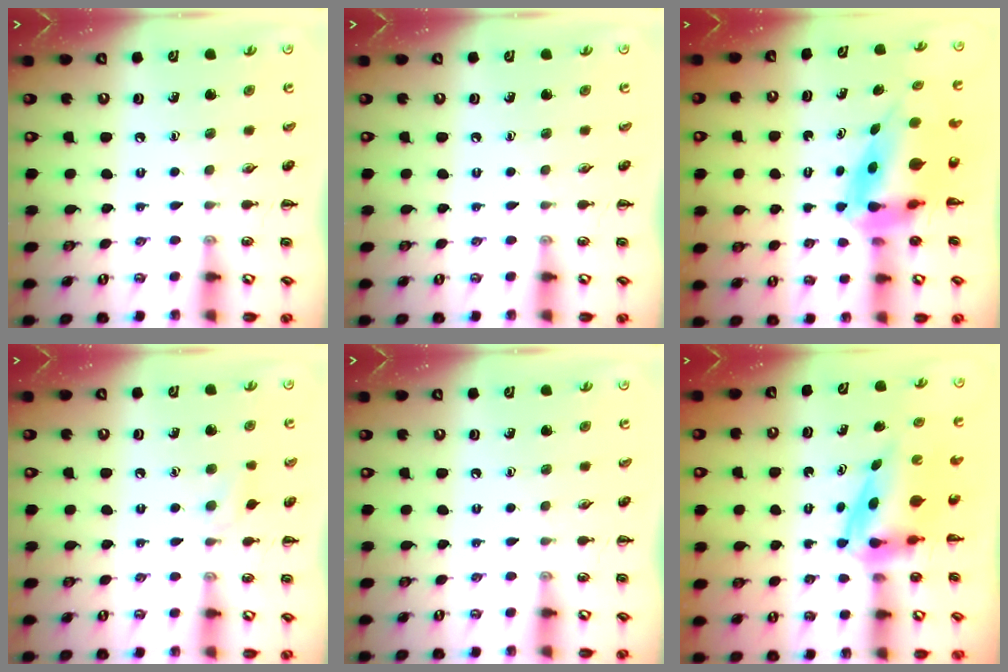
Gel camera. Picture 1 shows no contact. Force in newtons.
{"total": 0.0}
{"total": 7.7, "press": 7.2, "slide": 2.5}
{"total": 6.7, "press": 6.3, "slide": 2.1}
{"total": 0.0}
{"total": 4.0, "press": 3.9, "slide": 0.7}